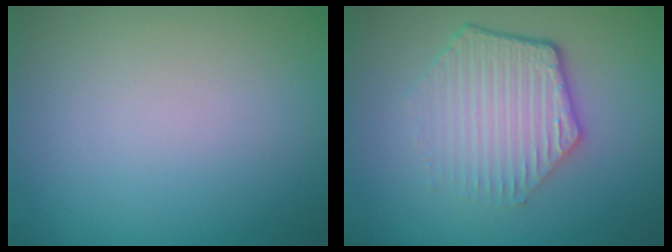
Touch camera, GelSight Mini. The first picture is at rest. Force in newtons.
{"total": 4.4, "press": 3.3, "slide": 3.0}